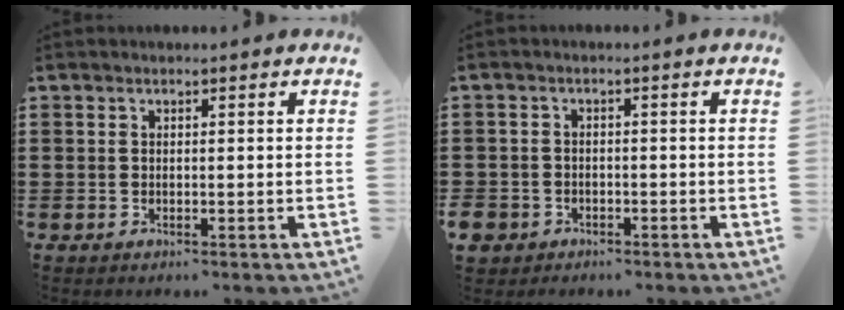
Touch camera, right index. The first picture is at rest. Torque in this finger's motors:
{"motor_torque": [0.03, 0.11, 0.06, 0.07]}